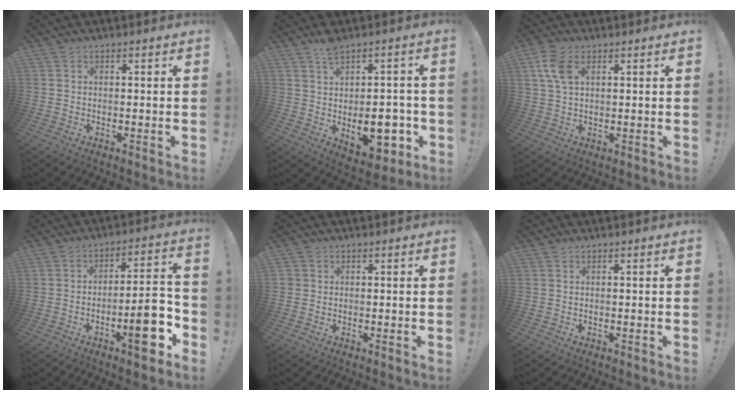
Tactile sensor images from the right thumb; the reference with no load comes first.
{"total": 13.6, "force": [-0.9, 7.5, 11.3], "torque": [-0.151, 0.006, -0.004]}
{"total": 7.1, "force": [2.7, 4.1, 5.2], "torque": [-0.107, -0.003, 0.051]}
{"total": 14.8, "force": [-6.1, 4.0, 12.9], "torque": [-0.166, 0.025, -0.093]}
{"total": 1.3, "force": [0.2, 1.3, 0.3], "torque": [-0.008, 0.004, 0.005]}
{"total": 0.0}